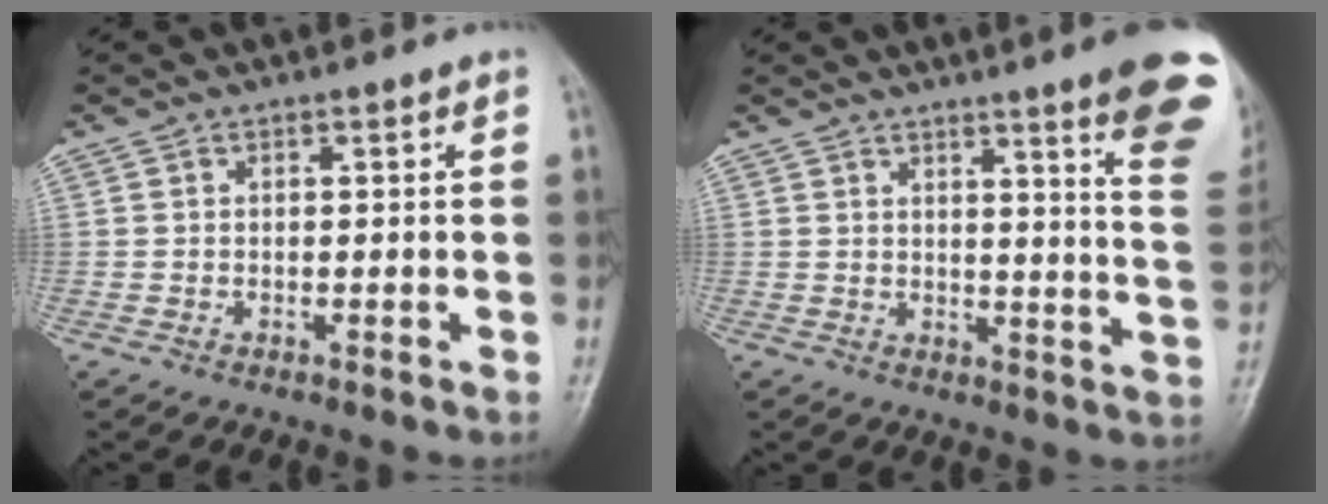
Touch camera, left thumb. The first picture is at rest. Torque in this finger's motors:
{"motor_torque": [2.84, 1.65, 1.37, -1.40, 0.10]}